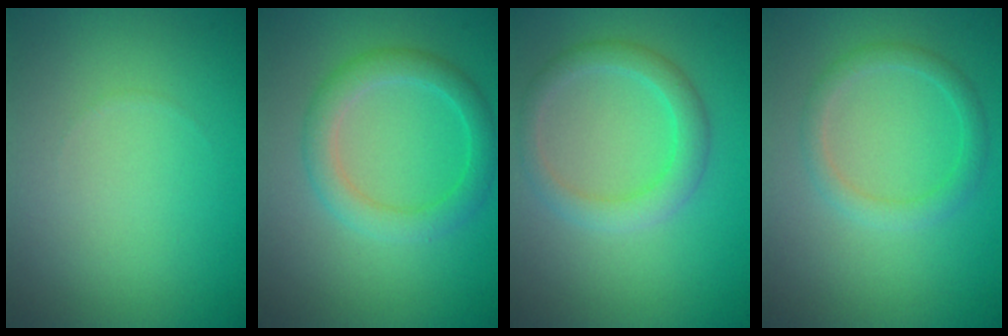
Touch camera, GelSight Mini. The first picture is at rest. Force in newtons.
{"total": 3.2, "press": 3.2, "slide": 0.2}
{"total": 2.9, "press": 2.9, "slide": 0.2}
{"total": 2.0, "press": 2.0, "slide": 0.1}